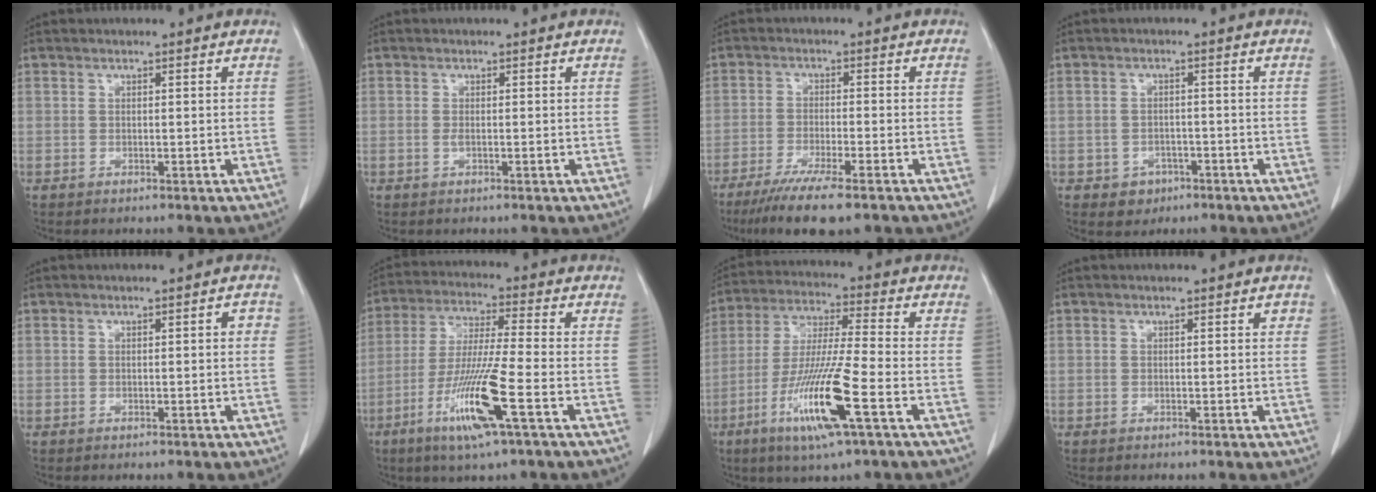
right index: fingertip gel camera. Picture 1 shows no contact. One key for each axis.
{"total": 0.9, "fx": -0.2, "fy": 0.3, "fz": 0.9, "tx": -0.019, "ty": -0.001, "tz": -0.003}
{"total": 9.5, "fx": -7.1, "fy": 0.6, "fz": 6.4, "tx": -0.100, "ty": -0.022, "tz": -0.110}
{"total": 3.1, "fx": -1.5, "fy": 2.6, "fz": 0.8, "tx": -0.004, "ty": 0.010, "tz": -0.012}
{"total": 1.3, "fx": 0.1, "fy": 0.5, "fz": 1.2, "tx": -0.012, "ty": 0.004, "tz": 0.001}
{"total": 12.7, "fx": -5.3, "fy": -0.2, "fz": 11.6, "tx": -0.233, "ty": -0.024, "tz": -0.103}
{"total": 14.4, "fx": -5.9, "fy": 0.2, "fz": 13.2, "tx": -0.266, "ty": -0.024, "tz": -0.111}
{"total": 0.7, "fx": 0.3, "fy": 0.4, "fz": 0.6, "tx": -0.004, "ty": 0.003, "tz": 0.002}